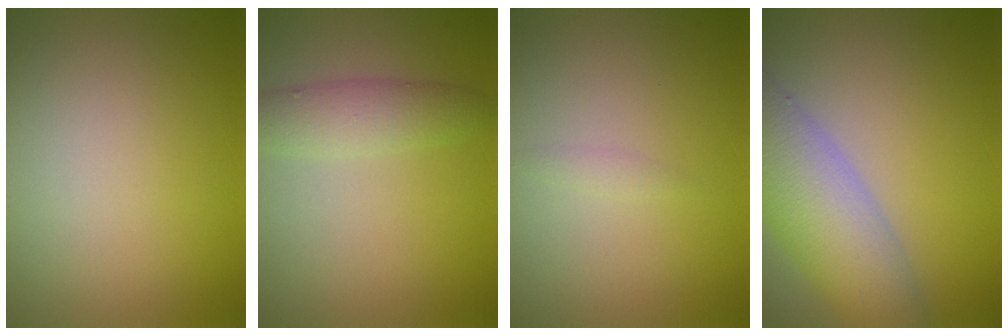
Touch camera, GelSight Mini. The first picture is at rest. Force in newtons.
{"total": 2.9, "press": 2.9, "slide": 0.0}
{"total": 0.6, "press": 0.6, "slide": 0.0}
{"total": 7.4, "press": 7.4, "slide": 0.3}